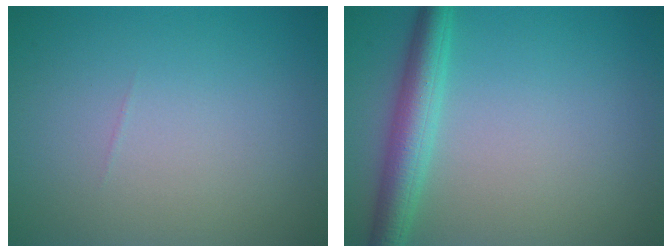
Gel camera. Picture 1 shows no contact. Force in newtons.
{"total": 3.9, "press": 3.9, "slide": 0.1}